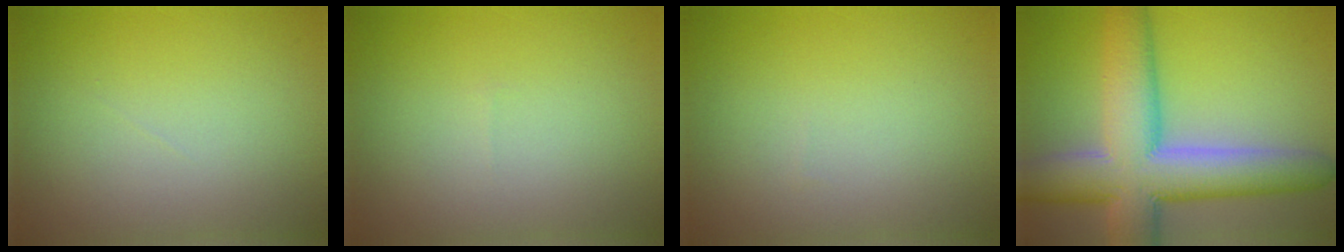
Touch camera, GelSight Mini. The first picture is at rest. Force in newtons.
{"total": 0.0}
{"total": 0.0}
{"total": 11.8, "press": 11.8, "slide": 1.0}